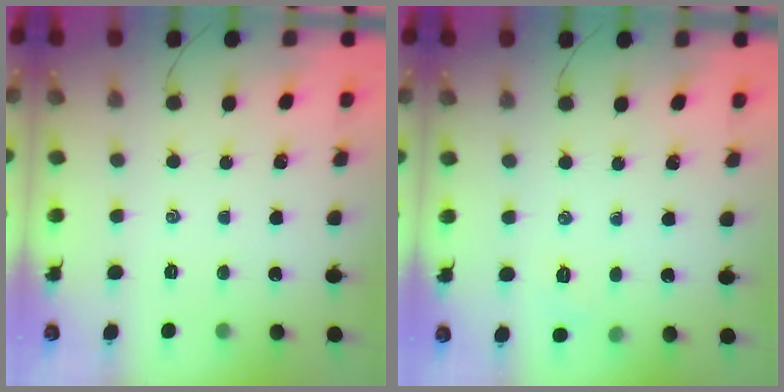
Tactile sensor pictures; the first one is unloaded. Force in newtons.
{"total": 4.5, "press": 4.4, "slide": 1.0}